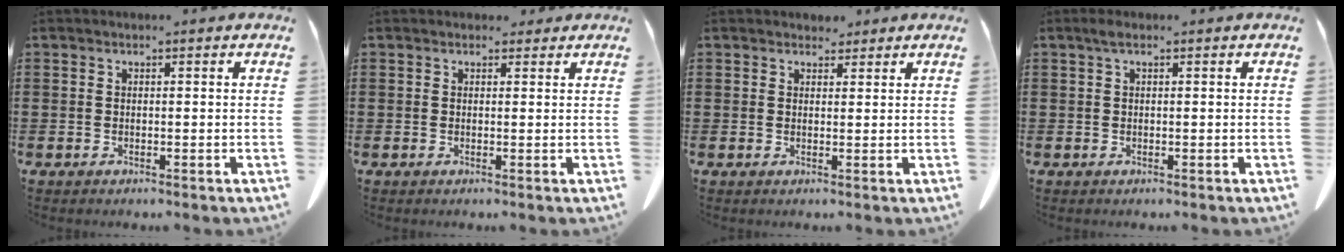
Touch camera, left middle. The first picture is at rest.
{"total": 1.3, "force": [1.0, 0.7, 0.4], "torque": [-0.003, 0.001, 0.017]}
{"total": 2.1, "force": [1.8, 0.9, 0.3], "torque": [-0.003, 0.001, 0.034]}
{"total": 1.1, "force": [0.4, 0.2, 1.0], "torque": [-0.020, 0.002, 0.007]}